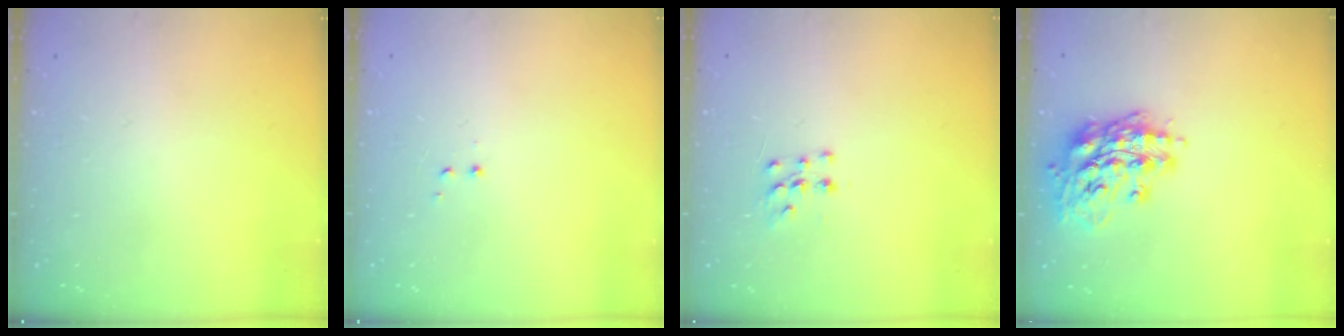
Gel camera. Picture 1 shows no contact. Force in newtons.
{"total": 1.2, "press": 1.1, "slide": 0.6}
{"total": 6.9, "press": 6.8, "slide": 1.4}
{"total": 14.5, "press": 14.3, "slide": 2.1}